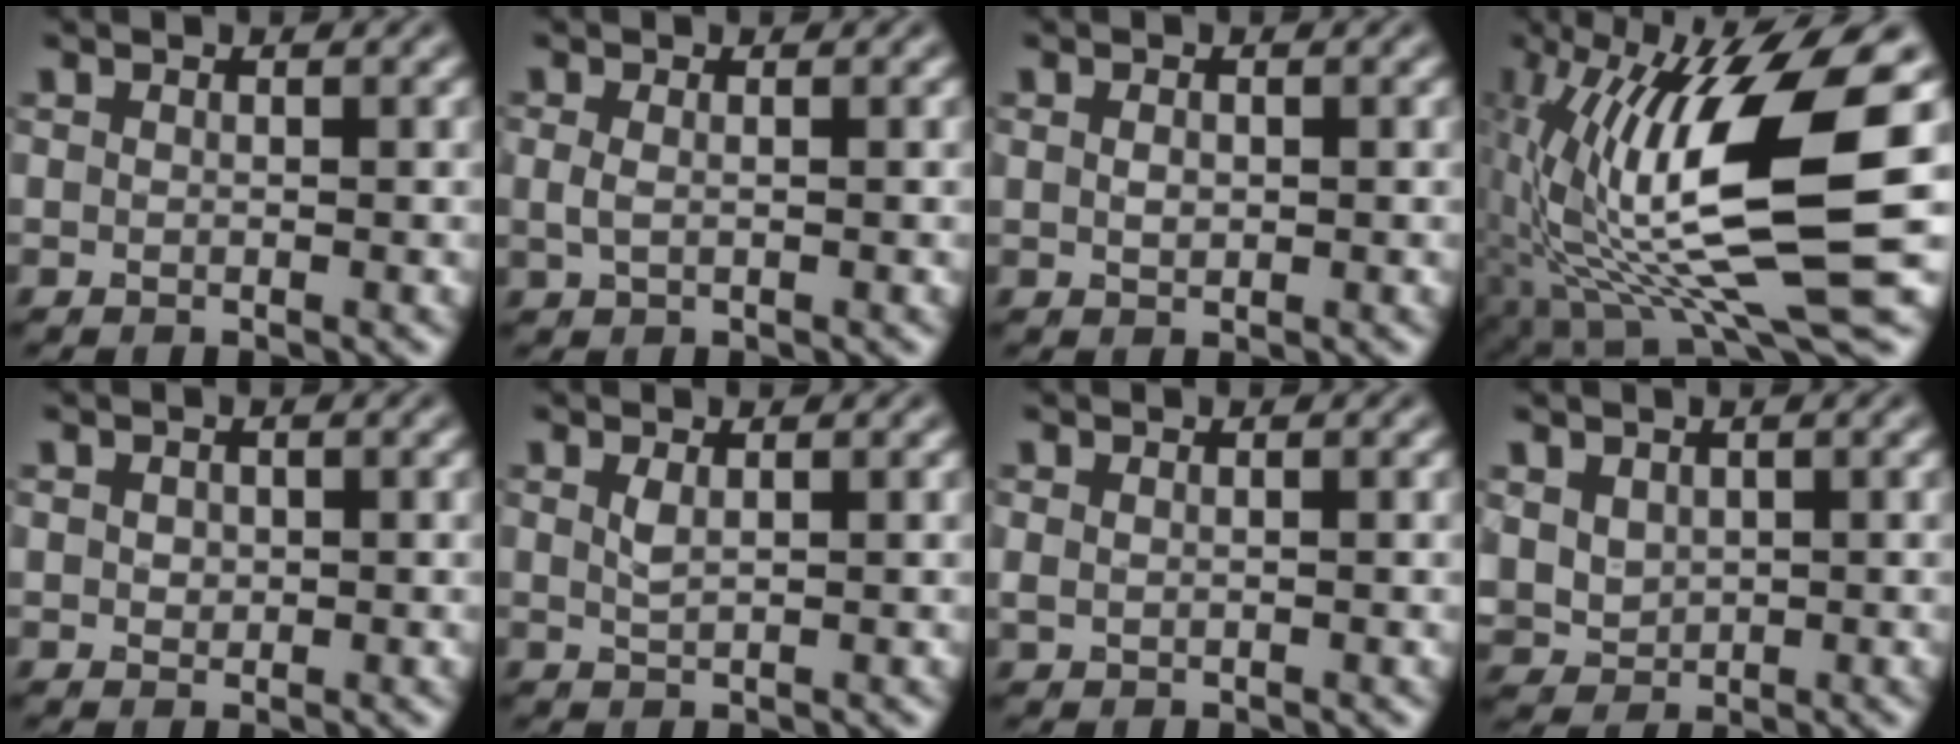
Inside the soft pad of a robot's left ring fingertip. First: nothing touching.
{"total": 1.1, "force": [0.1, 0.6, 1.0], "torque": [-0.025, -0.002, 0.003]}
{"total": 1.0, "force": [0.1, 0.7, 0.8], "torque": [-0.017, -0.001, 0.005]}
{"total": 12.9, "force": [-0.5, 2.9, 12.6], "torque": [-0.236, -0.004, -0.009]}
{"total": 1.0, "force": [0.3, 0.8, 0.4], "torque": [-0.009, -0.002, 0.008]}
{"total": 1.1, "force": [0.5, 0.3, 0.9], "torque": [-0.022, -0.001, 0.013]}
{"total": 0.7, "force": [0.3, 0.3, 0.5], "torque": [-0.014, -0.002, 0.010]}
{"total": 2.8, "force": [1.1, 2.2, 1.3], "torque": [-0.036, -0.007, 0.028]}